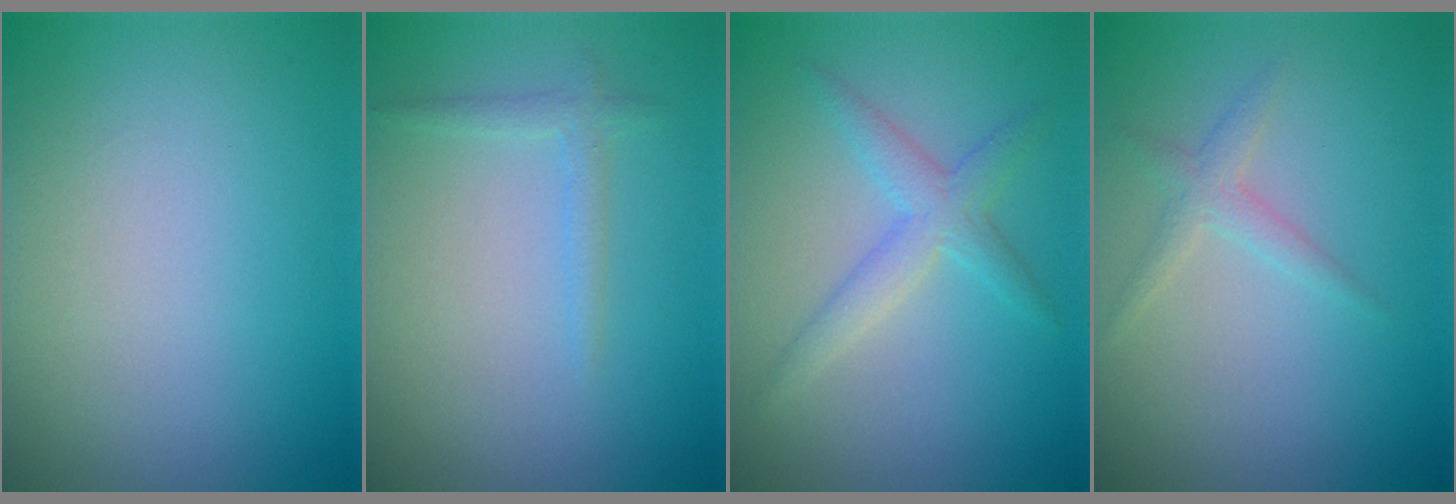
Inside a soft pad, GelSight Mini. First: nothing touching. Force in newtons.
{"total": 1.3, "press": 1.3, "slide": 0.1}
{"total": 2.8, "press": 2.8, "slide": 0.1}
{"total": 1.6, "press": 1.6, "slide": 0.0}